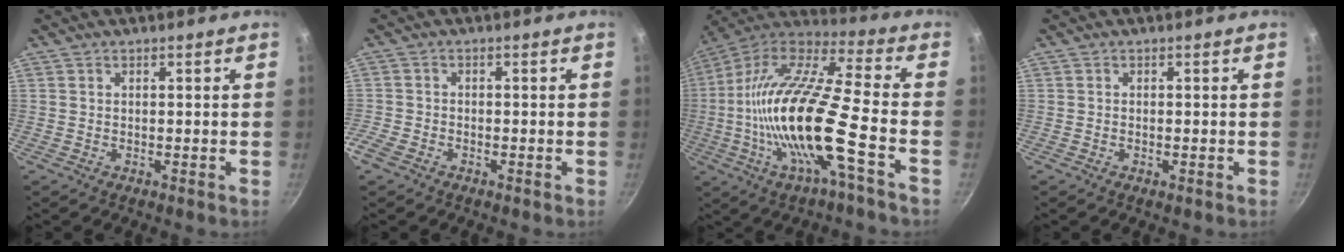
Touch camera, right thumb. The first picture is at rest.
{"total": 3.4, "force": [-2.2, 2.0, 1.6], "torque": [-0.049, 0.005, -0.050]}
{"total": 23.0, "force": [-5.6, 4.7, 21.8], "torque": [-0.400, 0.027, -0.123]}
{"total": 0.8, "force": [-0.3, 0.4, 0.7], "torque": [-0.011, 0.000, -0.006]}